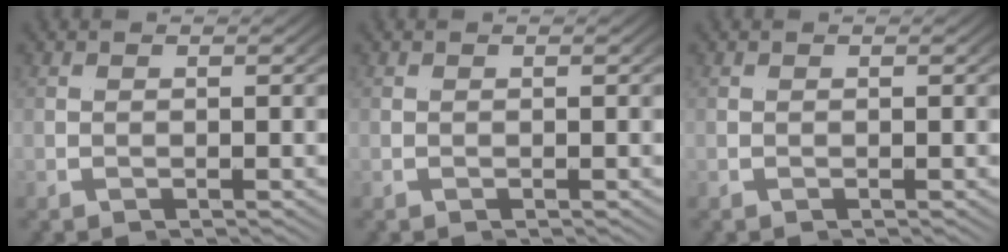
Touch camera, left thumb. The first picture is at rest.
{"total": 0.0}
{"total": 0.0}